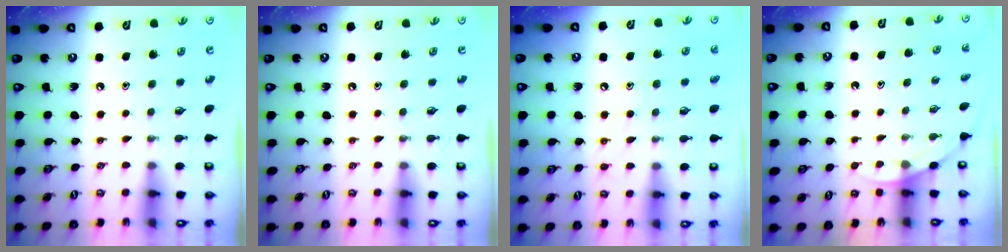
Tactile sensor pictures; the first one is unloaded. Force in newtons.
{"total": 0.0}
{"total": 8.5, "press": 8.4, "slide": 0.7}
{"total": 2.6, "press": 2.6, "slide": 0.1}